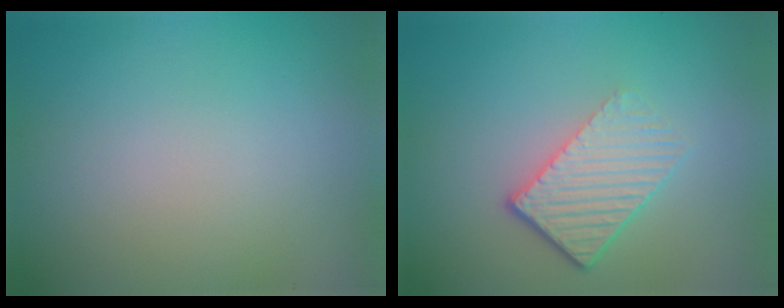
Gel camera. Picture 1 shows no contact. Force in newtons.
{"total": 4.3, "press": 2.9, "slide": 3.1}